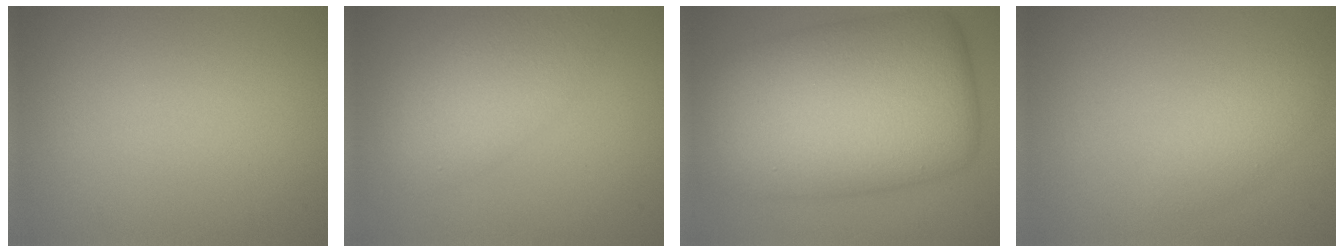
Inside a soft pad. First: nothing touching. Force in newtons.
{"total": 5.5, "press": 5.5, "slide": 0.2}
{"total": 15.7, "press": 15.7, "slide": 0.2}
{"total": 1.9, "press": 1.9, "slide": 0.1}